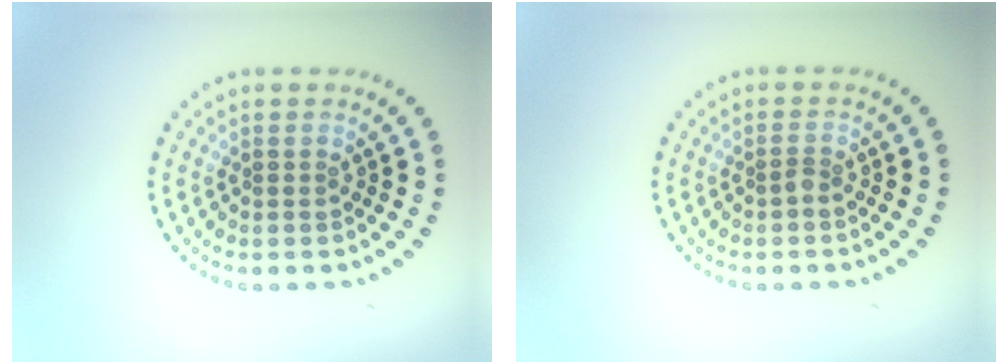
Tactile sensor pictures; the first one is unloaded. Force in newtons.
{"total": 0.8, "press": 0.6, "slide": 0.6}